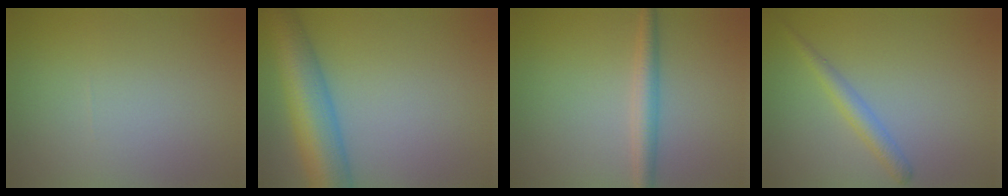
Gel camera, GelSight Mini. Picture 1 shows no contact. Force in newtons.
{"total": 8.4, "press": 8.4, "slide": 0.3}
{"total": 2.7, "press": 2.7, "slide": 0.0}
{"total": 2.0, "press": 2.0, "slide": 0.1}